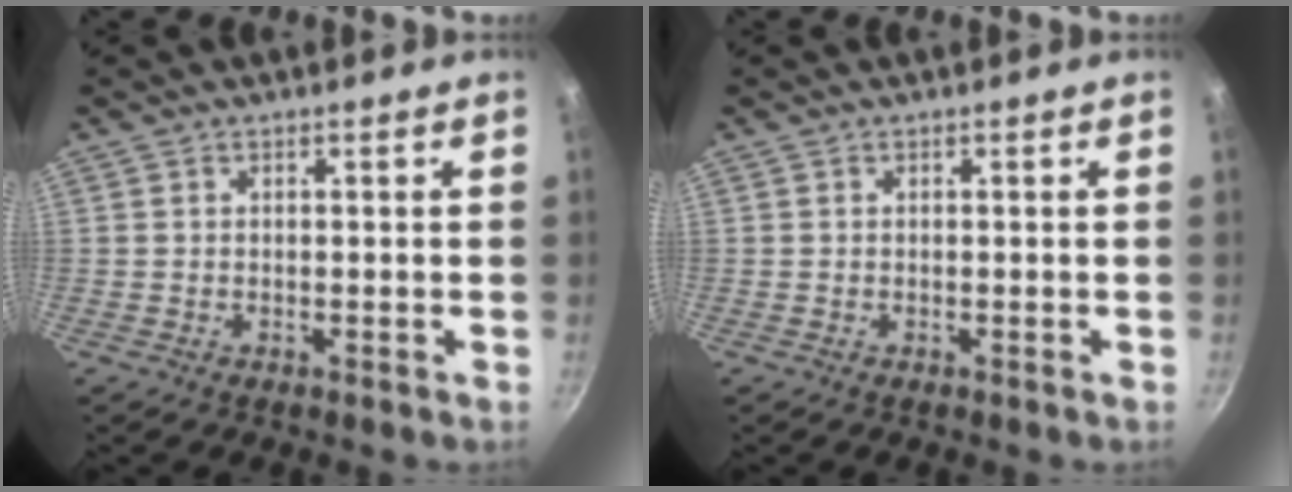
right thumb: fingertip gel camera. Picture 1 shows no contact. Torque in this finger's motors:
{"motor_torque": [0.00, 0.00, -0.05, -0.01, 0.00]}